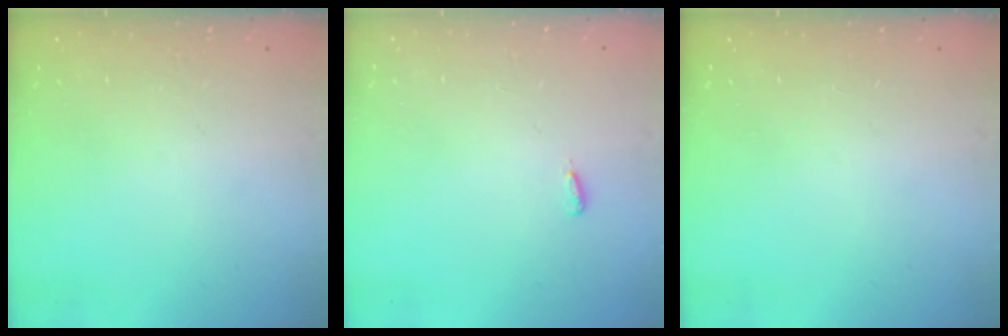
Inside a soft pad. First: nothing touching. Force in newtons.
{"total": 2.7, "press": 2.6, "slide": 0.9}
{"total": 0.0}